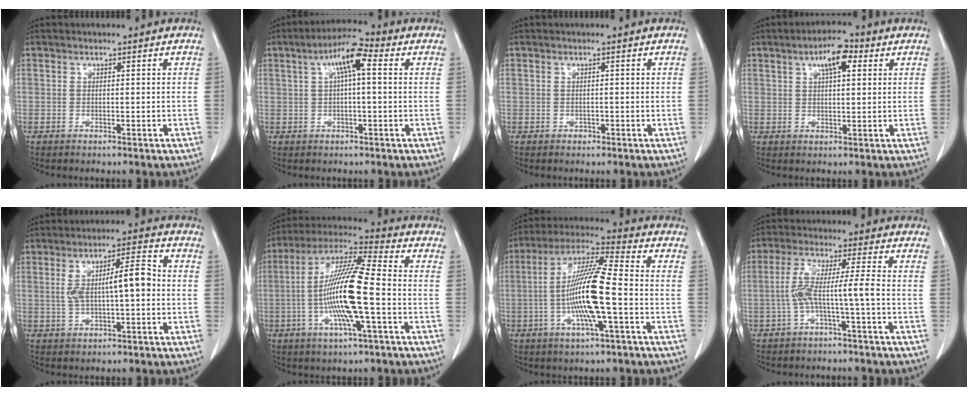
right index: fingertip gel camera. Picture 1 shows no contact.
{"total": 6.8, "force": [1.9, 1.3, 6.4], "torque": [-0.118, 0.026, 0.028]}
{"total": 0.6, "force": [-0.2, 0.5, 0.1], "torque": [-0.001, 0.003, -0.005]}
{"total": 5.8, "force": [2.6, 1.8, 4.9], "torque": [-0.086, 0.013, 0.040]}
{"total": 7.9, "force": [0.3, 1.8, 7.6], "torque": [-0.141, 0.025, 0.009]}
{"total": 15.3, "force": [-2.5, 0.9, 15.1], "torque": [-0.293, 0.001, -0.054]}
{"total": 13.8, "force": [-2.4, 0.7, 13.6], "torque": [-0.264, 0.002, -0.049]}
{"total": 6.5, "force": [-1.5, -0.4, 6.3], "torque": [-0.127, 0.021, -0.025]}